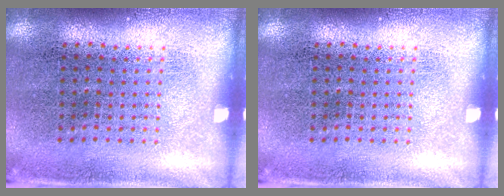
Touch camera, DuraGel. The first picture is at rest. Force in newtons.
{"total": 0.0}